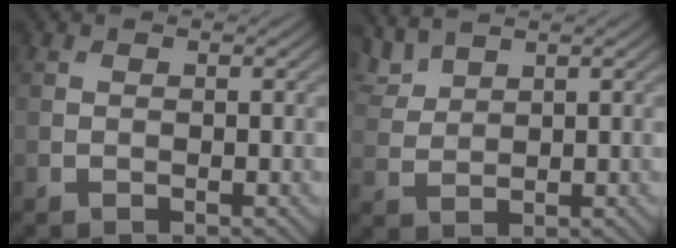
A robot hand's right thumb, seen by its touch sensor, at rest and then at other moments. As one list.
[{"total": 3.2, "force": [2.7, 0.9, 1.3], "torque": [-0.041, 0.007, 0.065]}]